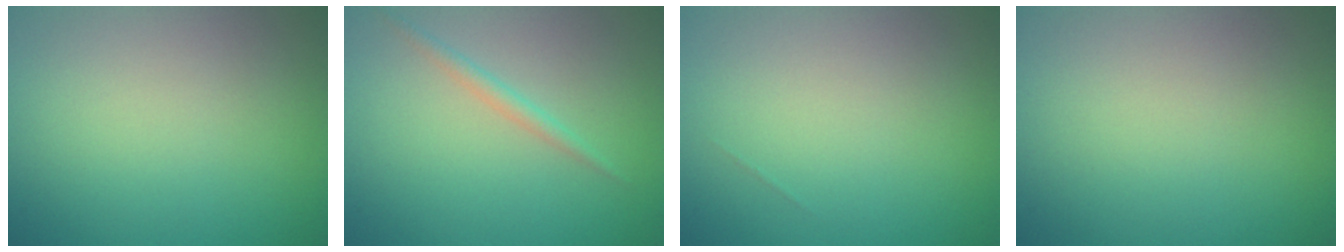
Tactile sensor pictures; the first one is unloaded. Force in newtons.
{"total": 1.3, "press": 1.3, "slide": 0.1}
{"total": 0.0}
{"total": 0.0}